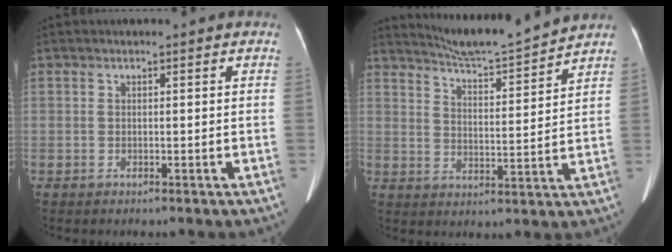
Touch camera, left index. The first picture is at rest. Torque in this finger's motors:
{"motor_torque": [0.11, -1.20, 0.02, 0.00]}